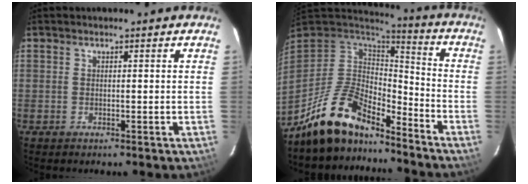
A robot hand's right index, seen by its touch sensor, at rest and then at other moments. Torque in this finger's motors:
{"motor_torque": [1.04, -1.09, 0.69, 0.16]}